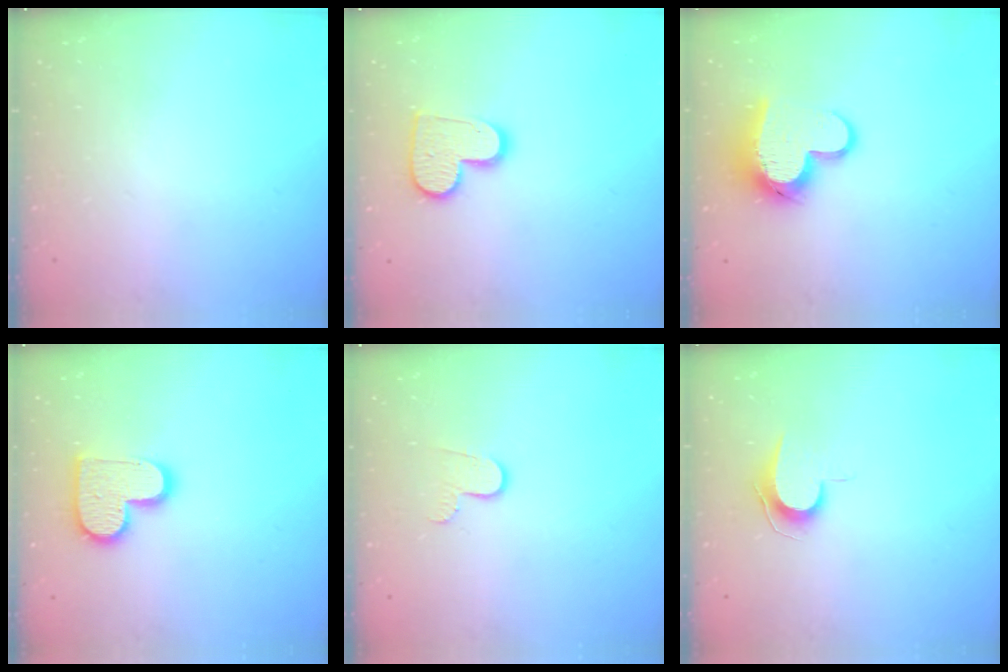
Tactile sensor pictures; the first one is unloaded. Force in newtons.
{"total": 11.1, "press": 11.1, "slide": 0.4}
{"total": 13.9, "press": 13.8, "slide": 1.8}
{"total": 12.8, "press": 12.7, "slide": 0.6}
{"total": 6.2, "press": 6.2, "slide": 0.6}
{"total": 7.1, "press": 7.0, "slide": 0.7}